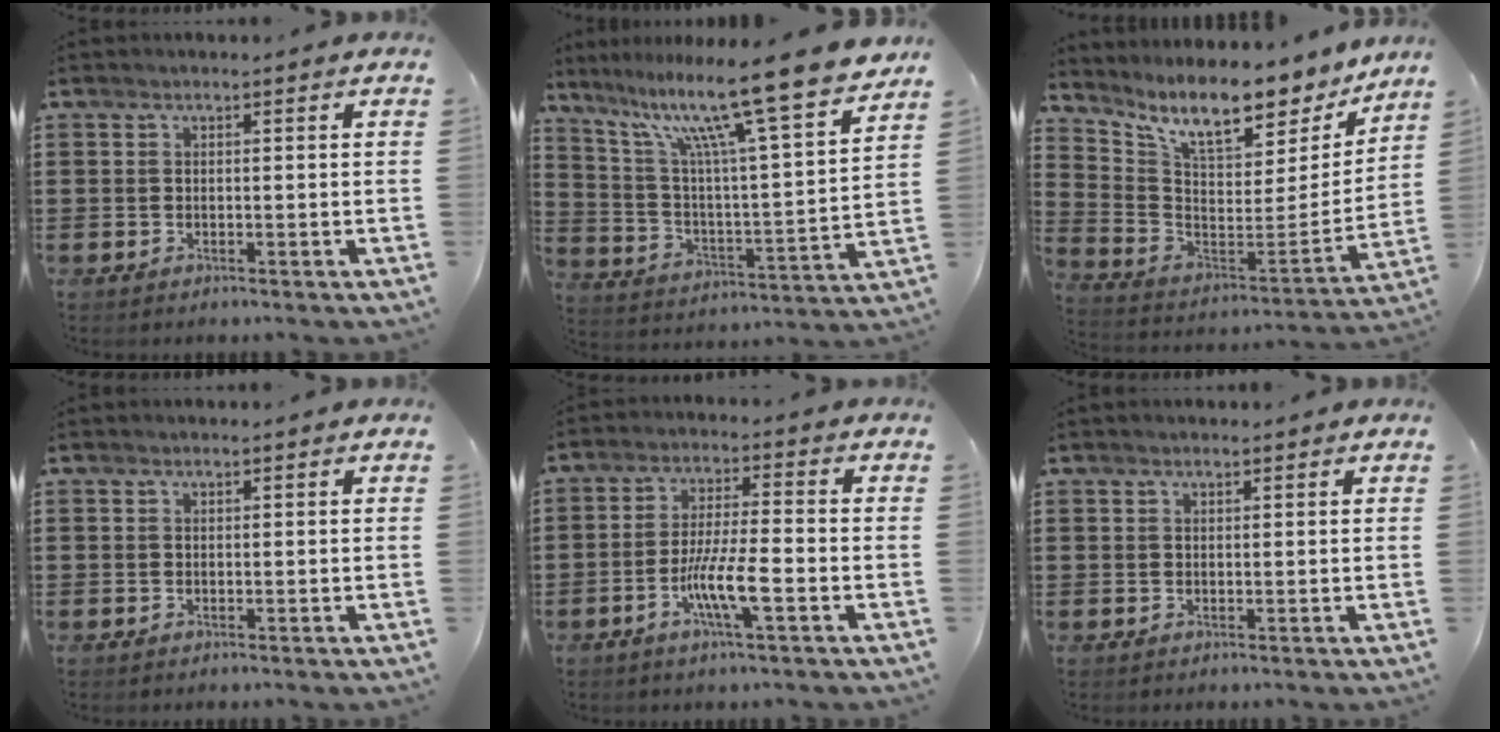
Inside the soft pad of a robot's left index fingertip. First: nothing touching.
{"total": 15.1, "force": [11.7, -0.1, 9.5], "torque": [-0.204, -0.081, 0.186]}
{"total": 11.3, "force": [9.1, 2.3, 6.2], "torque": [-0.142, -0.068, 0.153]}
{"total": 0.0}
{"total": 7.6, "force": [-3.0, 1.1, 6.9], "torque": [-0.139, -0.009, -0.060]}
{"total": 0.8, "force": [0.7, 0.1, 0.4], "torque": [-0.009, 0.001, 0.013]}